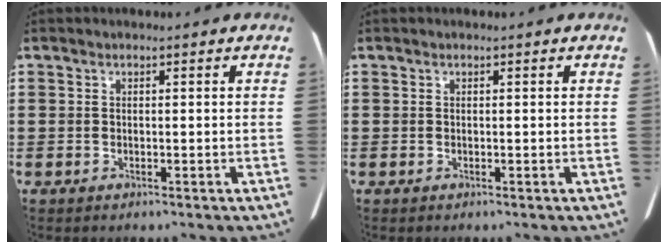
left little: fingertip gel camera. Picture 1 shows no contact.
{"total": 0.0}